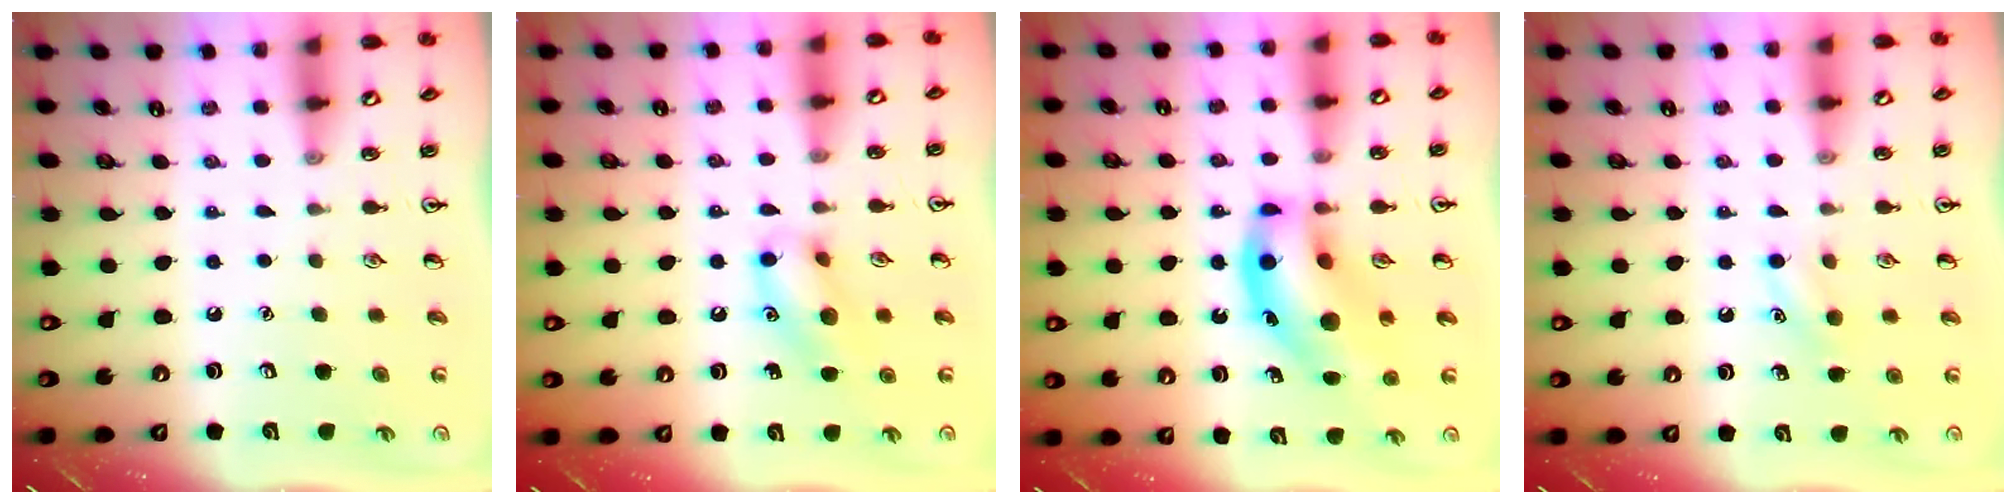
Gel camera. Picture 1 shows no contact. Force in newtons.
{"total": 11.6, "press": 11.5, "slide": 1.6}
{"total": 15.9, "press": 15.6, "slide": 3.2}
{"total": 7.3, "press": 7.1, "slide": 1.7}